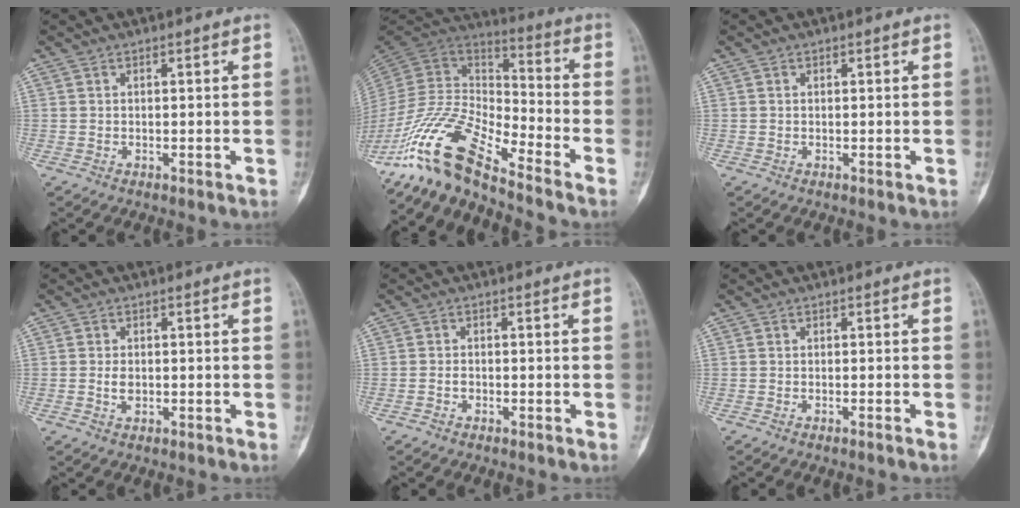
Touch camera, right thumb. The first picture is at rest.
{"total": 16.3, "force": [-13.0, 3.3, 9.2], "torque": [-0.177, 0.079, -0.256]}
{"total": 0.0}
{"total": 2.0, "force": [-0.5, 1.2, 1.5], "torque": [-0.026, 0.004, -0.010]}
{"total": 1.2, "force": [-0.8, 0.7, 0.6], "torque": [-0.009, 0.007, -0.016]}
{"total": 0.9, "force": [-0.7, -0.3, 0.5], "torque": [-0.011, 0.007, -0.010]}